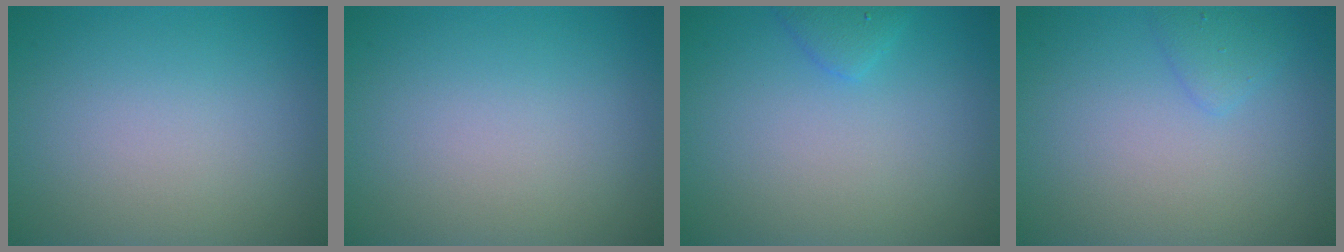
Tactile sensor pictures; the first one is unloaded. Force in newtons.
{"total": 0.0}
{"total": 1.4, "press": 1.4, "slide": 0.1}
{"total": 1.3, "press": 1.3, "slide": 0.0}